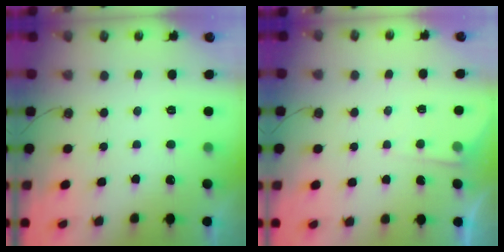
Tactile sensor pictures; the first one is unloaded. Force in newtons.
{"total": 2.7, "press": 2.7, "slide": 0.4}